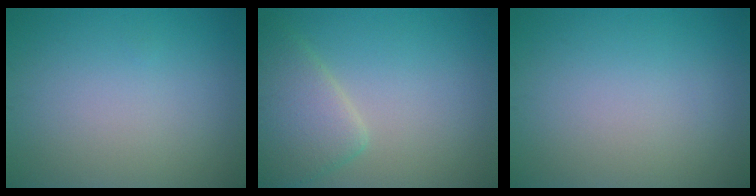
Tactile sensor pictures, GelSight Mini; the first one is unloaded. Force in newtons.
{"total": 4.5, "press": 4.5, "slide": 0.3}
{"total": 0.0}